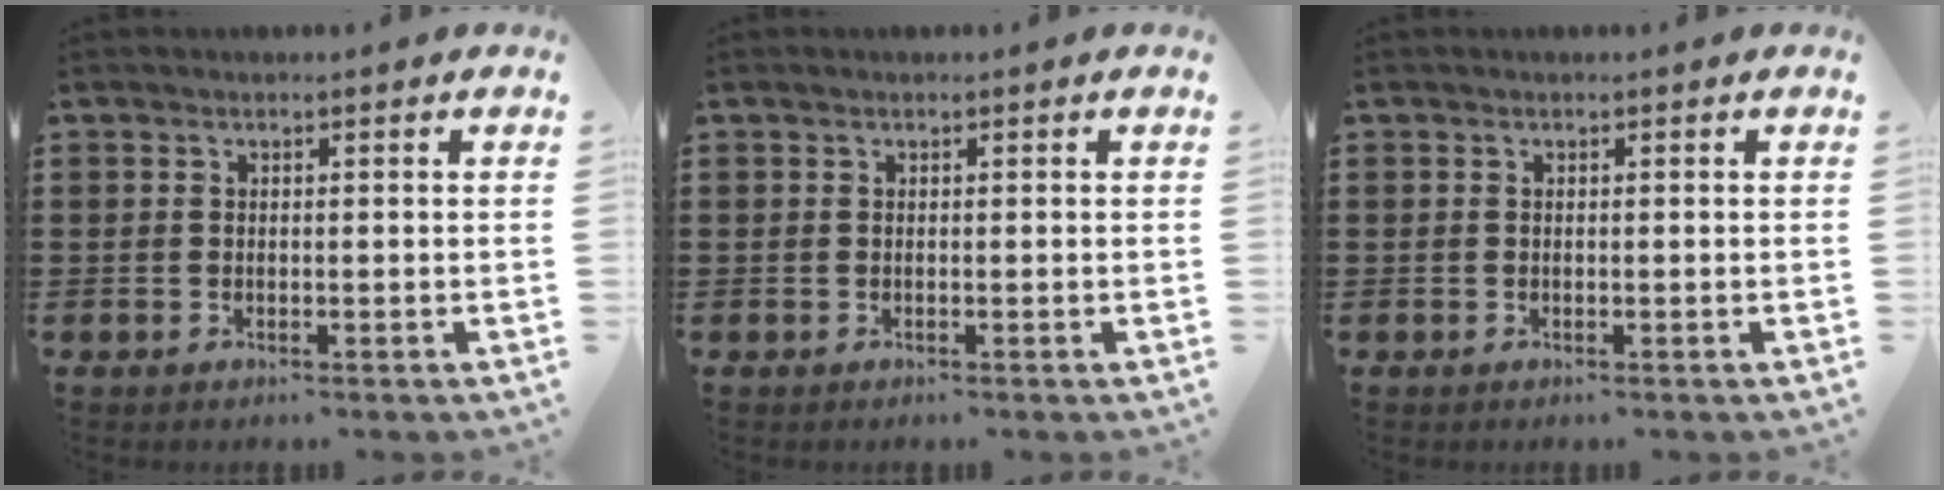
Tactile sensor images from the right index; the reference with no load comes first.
{"total": 0.0}
{"total": 0.0}